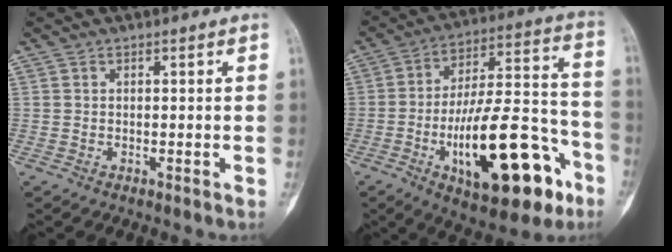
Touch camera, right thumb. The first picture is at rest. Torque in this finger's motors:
{"motor_torque": [2.25, 2.75, 2.10, -0.67, 0.27]}